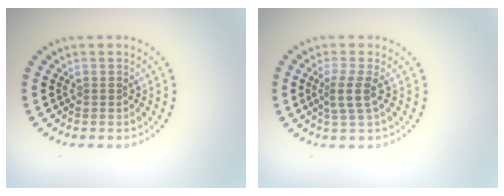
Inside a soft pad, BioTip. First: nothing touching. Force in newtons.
{"total": 2.2, "press": 1.8, "slide": 1.3}